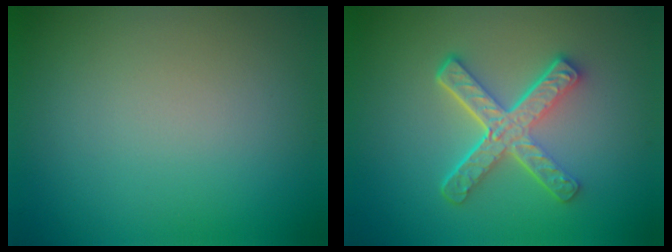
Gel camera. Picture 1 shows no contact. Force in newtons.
{"total": 5.3, "press": 3.7, "slide": 3.8}